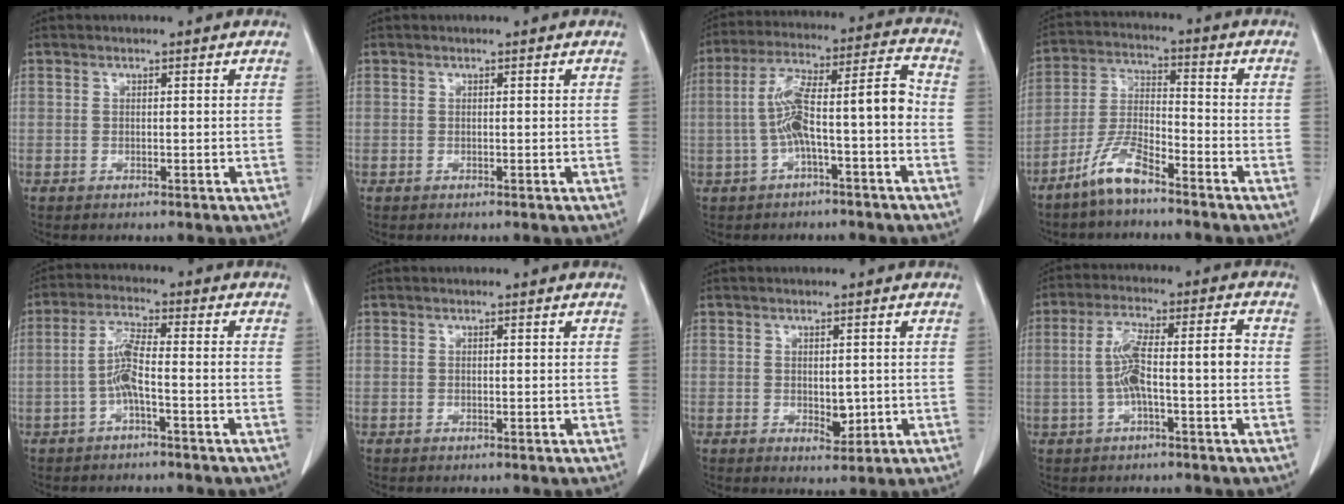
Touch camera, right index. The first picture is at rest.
{"total": 0.0}
{"total": 11.3, "force": [-2.1, 1.7, 11.0], "torque": [-0.198, 0.046, -0.032]}
{"total": 7.7, "force": [-5.8, 1.4, 4.9], "torque": [-0.112, -0.008, -0.120]}
{"total": 5.0, "force": [-1.7, 0.4, 4.7], "torque": [-0.101, 0.010, -0.032]}
{"total": 0.0}
{"total": 2.6, "force": [-0.2, 1.5, 2.1], "torque": [-0.031, -0.004, 0.006]}
{"total": 8.4, "force": [-0.9, 1.4, 8.2], "torque": [-0.154, 0.030, -0.014]}